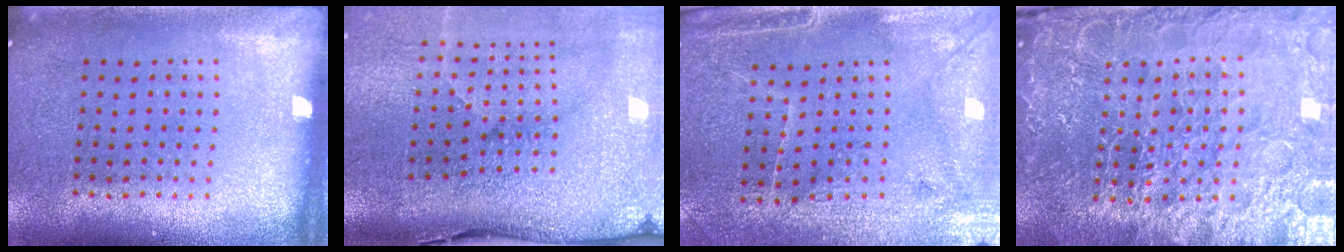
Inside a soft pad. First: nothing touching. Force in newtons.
{"total": 5.0, "press": 3.9, "slide": 3.1}
{"total": 3.2, "press": 2.9, "slide": 1.2}
{"total": 6.1, "press": 5.4, "slide": 2.8}